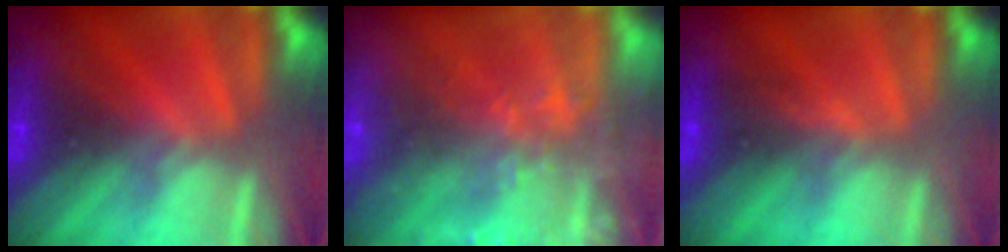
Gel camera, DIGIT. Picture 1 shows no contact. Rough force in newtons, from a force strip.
{"total": 7.3}
{"total": 3.2}